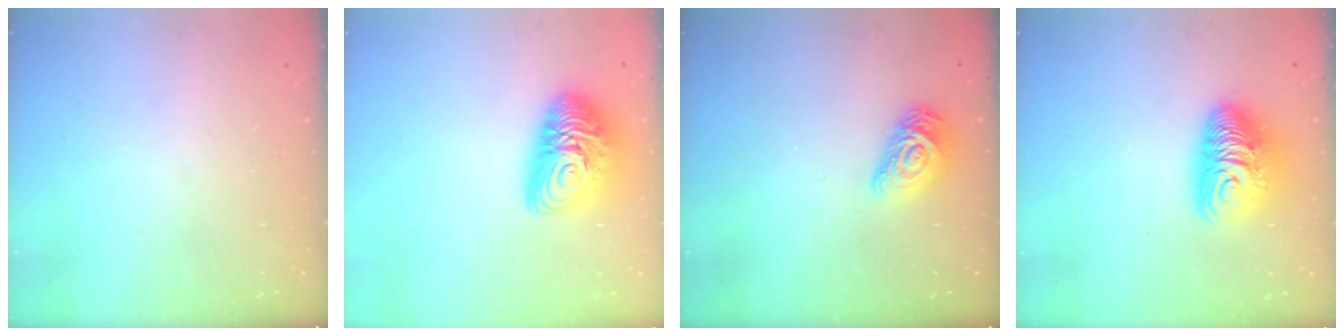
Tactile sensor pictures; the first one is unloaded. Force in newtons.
{"total": 14.0, "press": 14.0, "slide": 1.1}
{"total": 10.9, "press": 10.8, "slide": 0.5}
{"total": 10.9, "press": 10.8, "slide": 1.2}